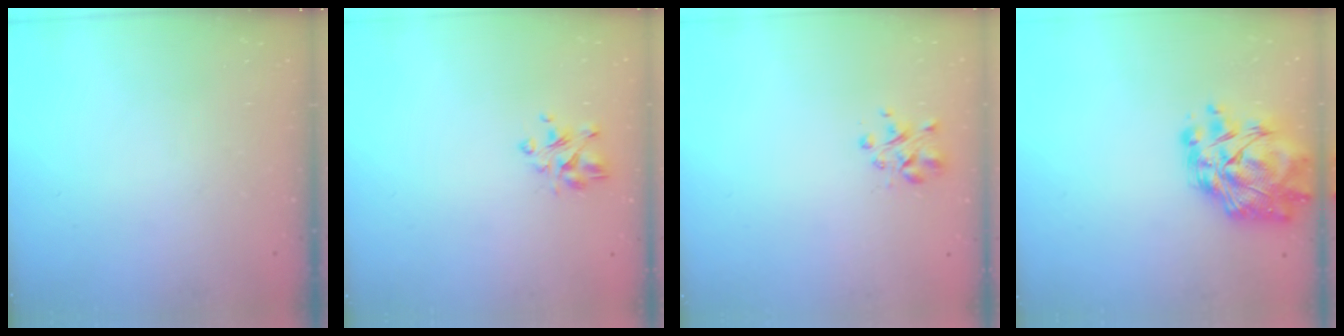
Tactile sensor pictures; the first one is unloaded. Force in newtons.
{"total": 4.1, "press": 3.7, "slide": 1.7}
{"total": 2.3, "press": 2.2, "slide": 0.4}
{"total": 11.9, "press": 11.0, "slide": 4.7}